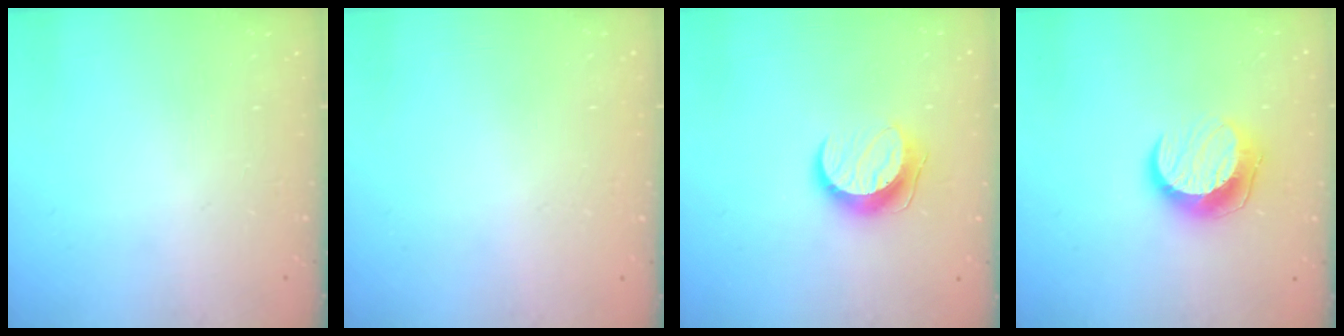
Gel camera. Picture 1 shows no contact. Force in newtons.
{"total": 0.5, "press": 0.5, "slide": 0.1}
{"total": 9.7, "press": 9.7, "slide": 0.2}
{"total": 12.1, "press": 12.1, "slide": 0.7}